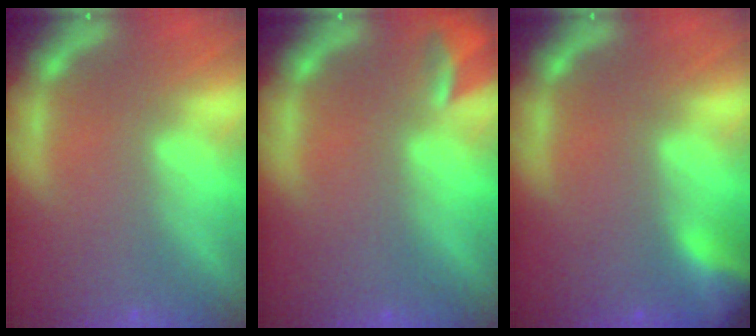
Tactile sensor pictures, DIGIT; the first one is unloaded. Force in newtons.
{"total": 2.4}
{"total": 4.9}